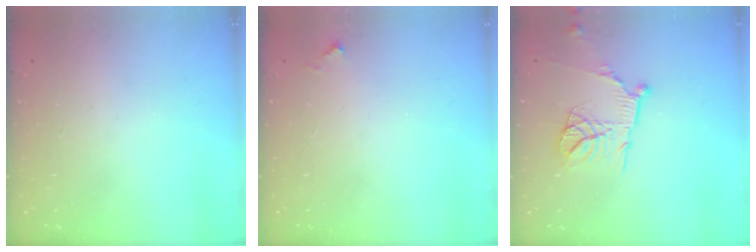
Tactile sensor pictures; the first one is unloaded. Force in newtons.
{"total": 4.2, "press": 4.2, "slide": 0.1}
{"total": 14.7, "press": 14.7, "slide": 1.6}